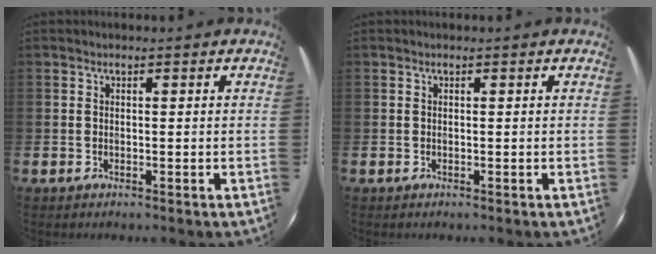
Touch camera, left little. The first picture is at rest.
{"total": 0.0}